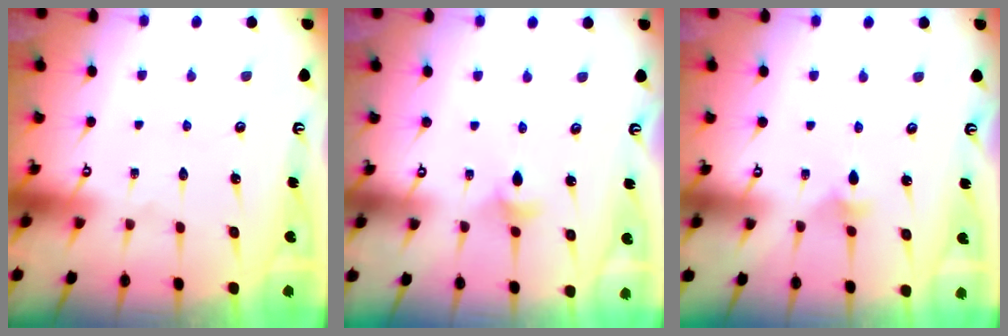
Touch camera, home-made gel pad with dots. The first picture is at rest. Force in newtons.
{"total": 3.5, "press": 3.4, "slide": 0.9}
{"total": 2.7, "press": 2.6, "slide": 0.6}